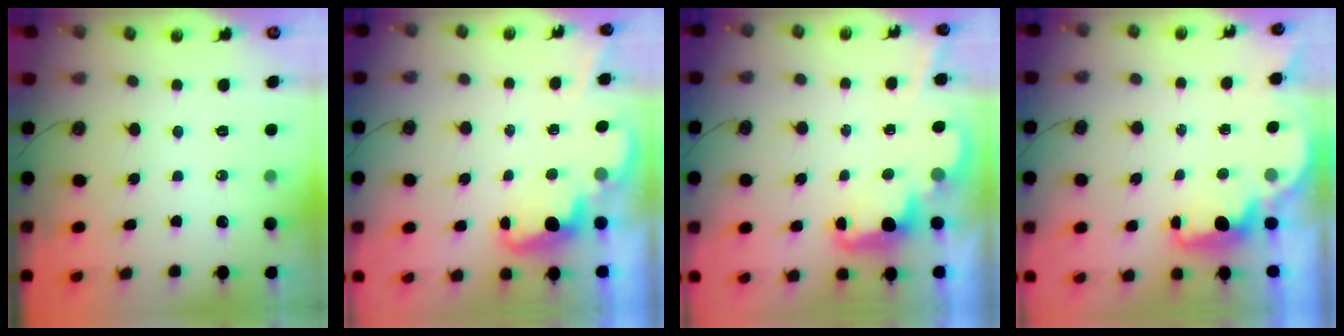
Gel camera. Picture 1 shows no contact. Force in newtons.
{"total": 2.2, "press": 2.1, "slide": 0.5}
{"total": 2.5, "press": 2.4, "slide": 0.5}
{"total": 2.0, "press": 1.8, "slide": 0.8}